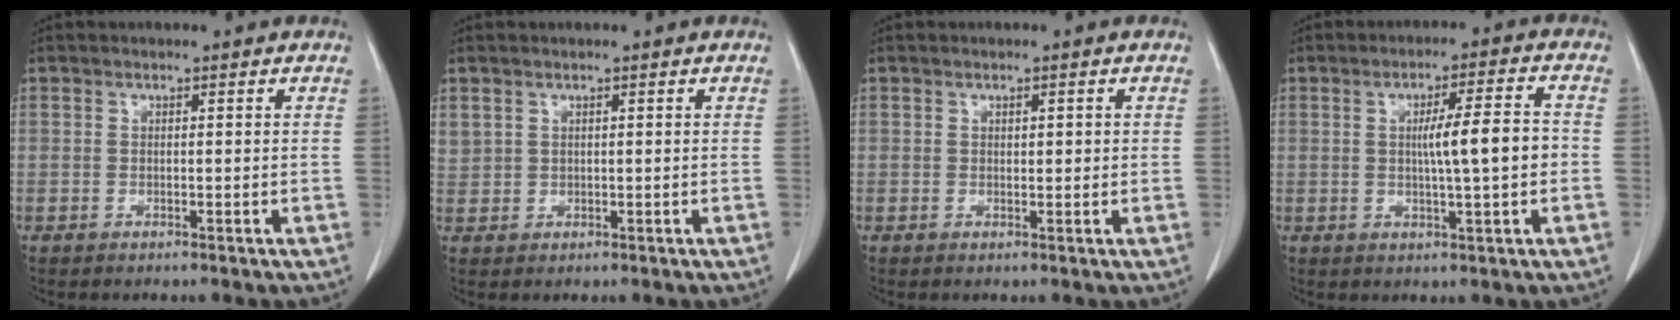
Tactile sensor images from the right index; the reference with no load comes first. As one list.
[{"total": 2.3, "force": [1.3, 1.7, 0.6], "torque": [-0.013, 0.008, 0.035]}, {"total": 1.1, "force": [0.4, 0.6, 0.9], "torque": [-0.009, 0.000, 0.005]}, {"total": 7.4, "force": [0.0, 0.4, 7.4], "torque": [-0.112, 0.009, -0.001]}]